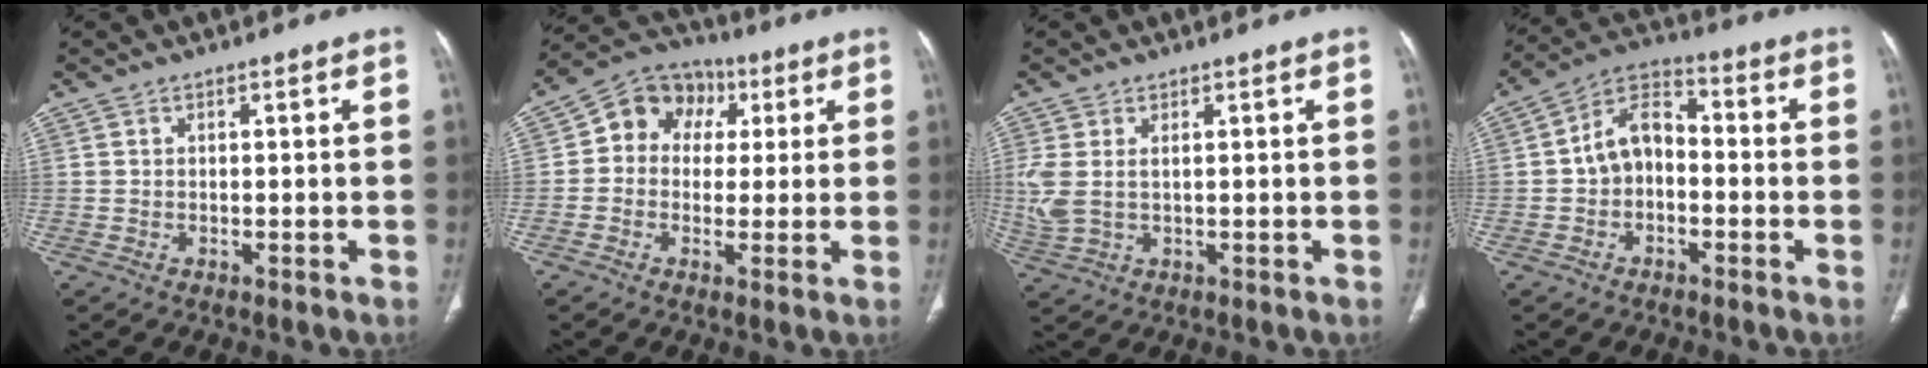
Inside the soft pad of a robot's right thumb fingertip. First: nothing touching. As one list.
[{"total": 10.4, "force": [1.9, 8.9, 5.1], "torque": [-0.048, 0.021, 0.017]}, {"total": 5.6, "force": [0.9, 3.2, 4.6], "torque": [-0.127, 0.006, 0.031]}, {"total": 8.7, "force": [-1.1, 6.3, 5.9], "torque": [-0.083, 0.033, -0.036]}]